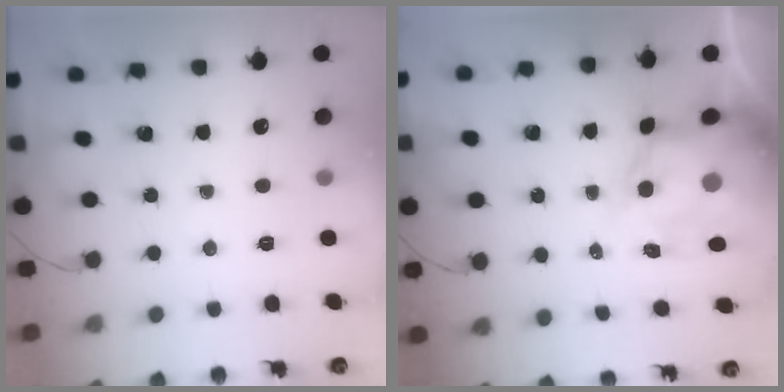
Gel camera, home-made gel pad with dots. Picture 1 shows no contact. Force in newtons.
{"total": 10.4, "press": 9.9, "slide": 3.3}